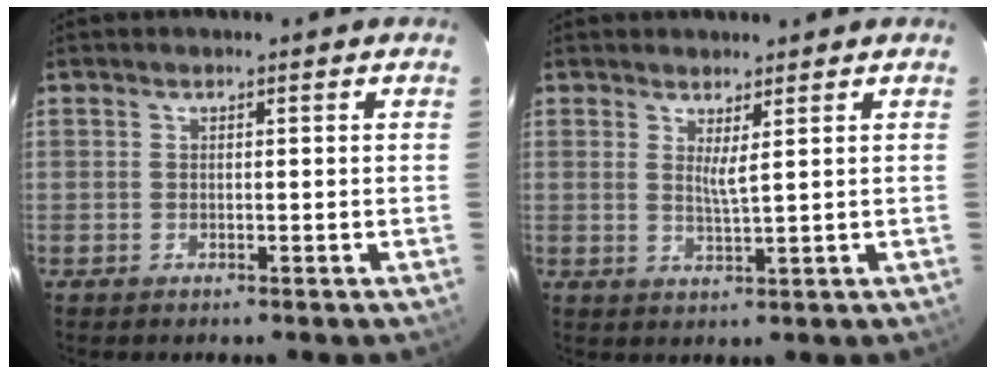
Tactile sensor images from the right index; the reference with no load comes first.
{"total": 2.6, "force": [1.4, -0.3, 2.1], "torque": [-0.038, -0.008, 0.022]}